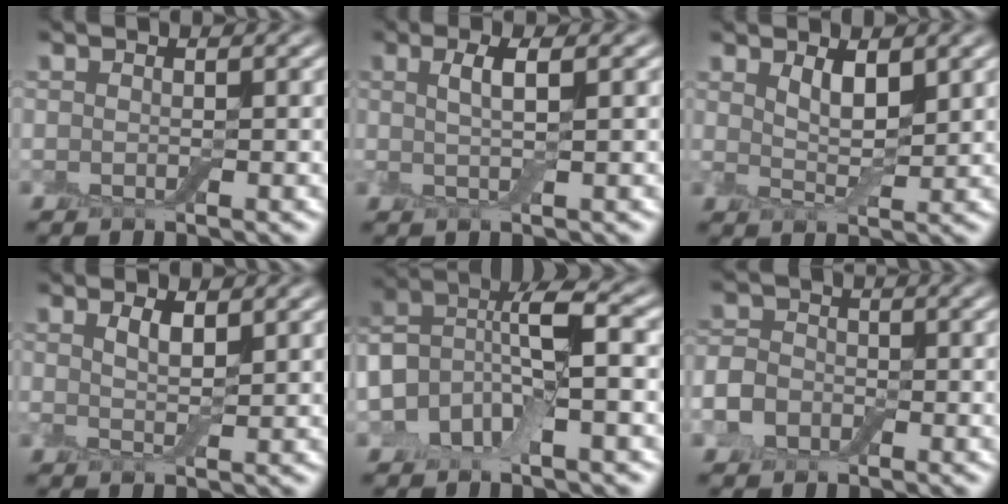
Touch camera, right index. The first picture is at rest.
{"total": 2.8, "force": [0.5, 0.6, 2.6], "torque": [-0.044, -0.002, 0.007]}
{"total": 2.6, "force": [1.3, 0.6, 2.1], "torque": [-0.040, -0.009, 0.024]}
{"total": 1.8, "force": [0.9, 0.4, 1.5], "torque": [-0.031, -0.005, 0.016]}
{"total": 7.7, "force": [-1.8, 4.0, 6.3], "torque": [-0.119, 0.013, -0.046]}
{"total": 3.6, "force": [-1.6, 2.8, 1.6], "torque": [-0.021, -0.003, -0.044]}